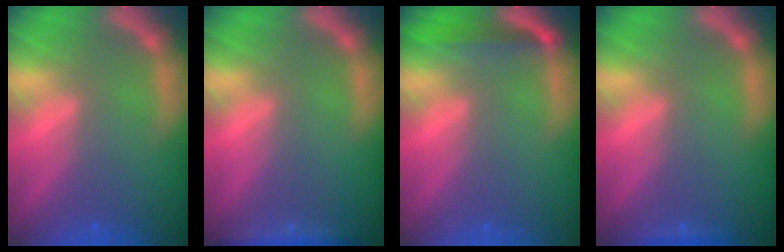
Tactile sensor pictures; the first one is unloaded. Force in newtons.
{"total": 2.4}
{"total": 3.0}
{"total": 0.9}